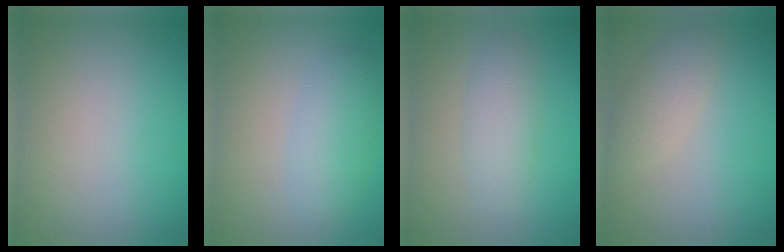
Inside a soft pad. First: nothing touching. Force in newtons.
{"total": 3.0, "press": 3.0, "slide": 0.1}
{"total": 2.7, "press": 2.7, "slide": 0.1}
{"total": 2.5, "press": 2.5, "slide": 0.1}